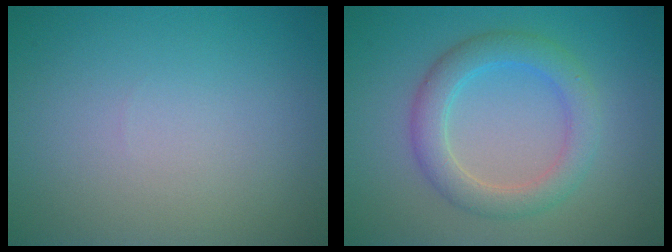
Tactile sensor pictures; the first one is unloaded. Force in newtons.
{"total": 4.0, "press": 4.0, "slide": 0.3}